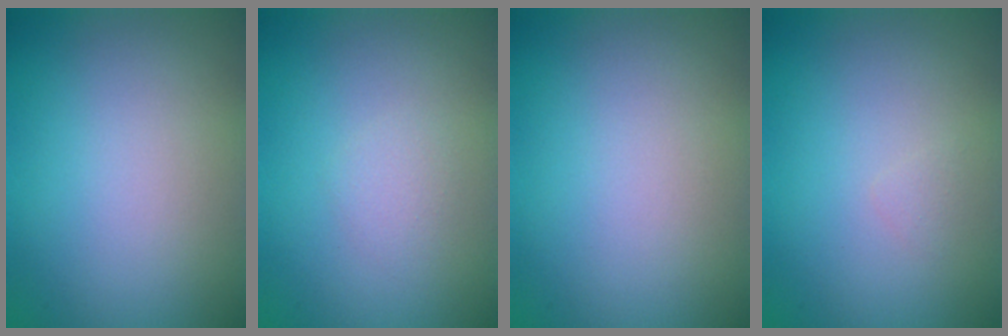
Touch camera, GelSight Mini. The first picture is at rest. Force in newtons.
{"total": 1.0, "press": 1.0, "slide": 0.1}
{"total": 0.0}
{"total": 0.5, "press": 0.5, "slide": 0.0}